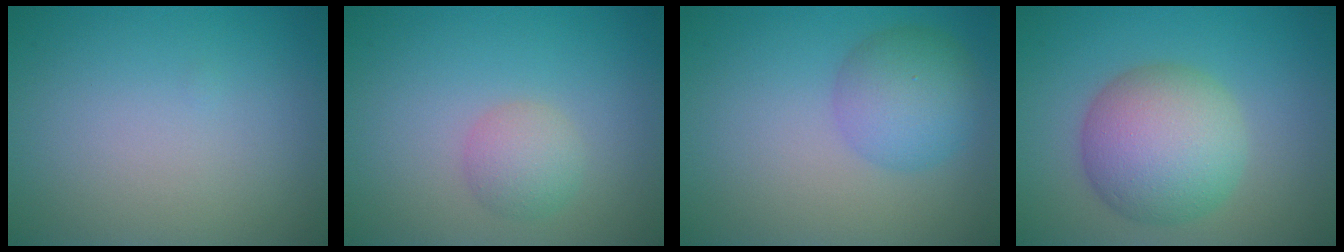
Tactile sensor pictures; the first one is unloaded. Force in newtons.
{"total": 2.3, "press": 2.3, "slide": 0.1}
{"total": 4.3, "press": 4.3, "slide": 0.1}
{"total": 7.3, "press": 7.3, "slide": 0.2}